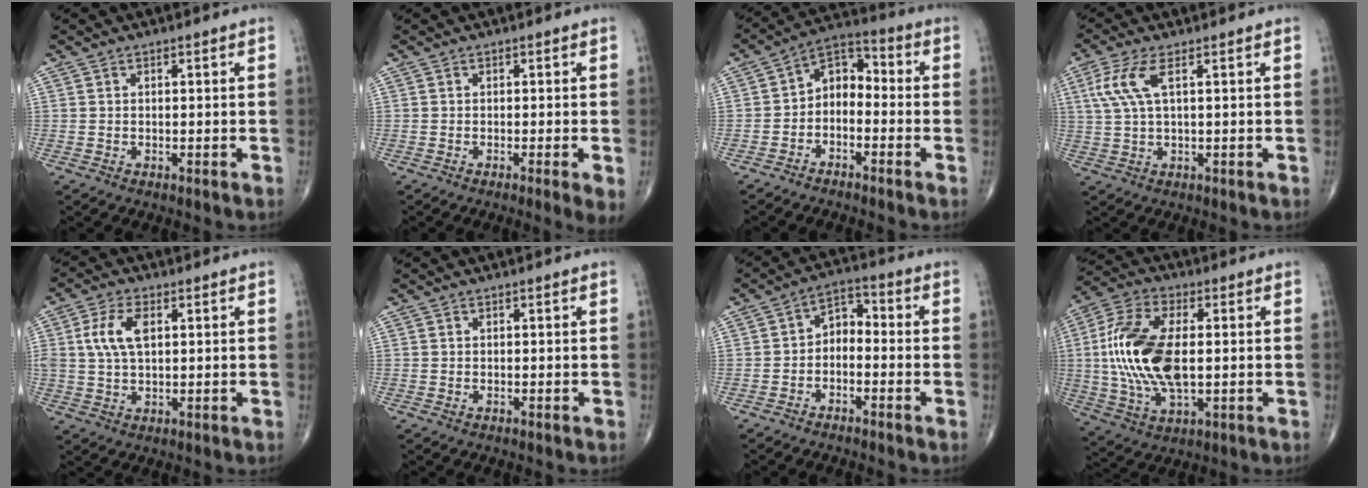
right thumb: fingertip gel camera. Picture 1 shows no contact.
{"total": 3.1, "force": [-1.0, 0.1, 2.9], "torque": [-0.048, -0.012, -0.019]}
{"total": 7.6, "force": [-2.3, 5.2, 5.0], "torque": [-0.061, 0.045, -0.058]}
{"total": 5.9, "force": [1.9, 1.7, 5.4], "torque": [-0.149, 0.011, 0.044]}
{"total": 7.2, "force": [1.7, 3.9, 5.8], "torque": [-0.125, 0.005, 0.033]}
{"total": 0.0}
{"total": 5.5, "force": [-1.8, 3.6, 3.7], "torque": [-0.046, 0.037, -0.045]}
{"total": 17.7, "force": [0.5, 8.8, 15.4], "torque": [-0.329, 0.000, 0.009]}